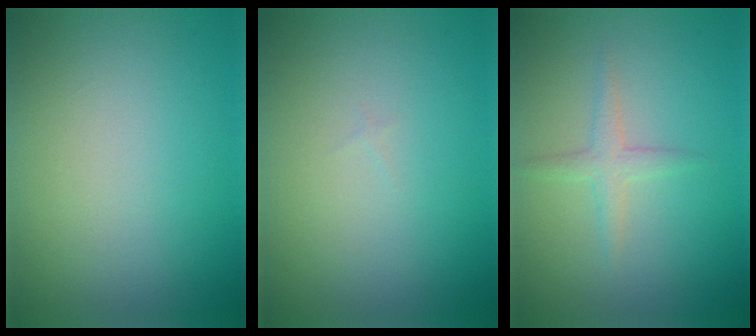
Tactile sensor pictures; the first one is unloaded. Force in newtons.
{"total": 0.0}
{"total": 1.6, "press": 1.6, "slide": 0.0}